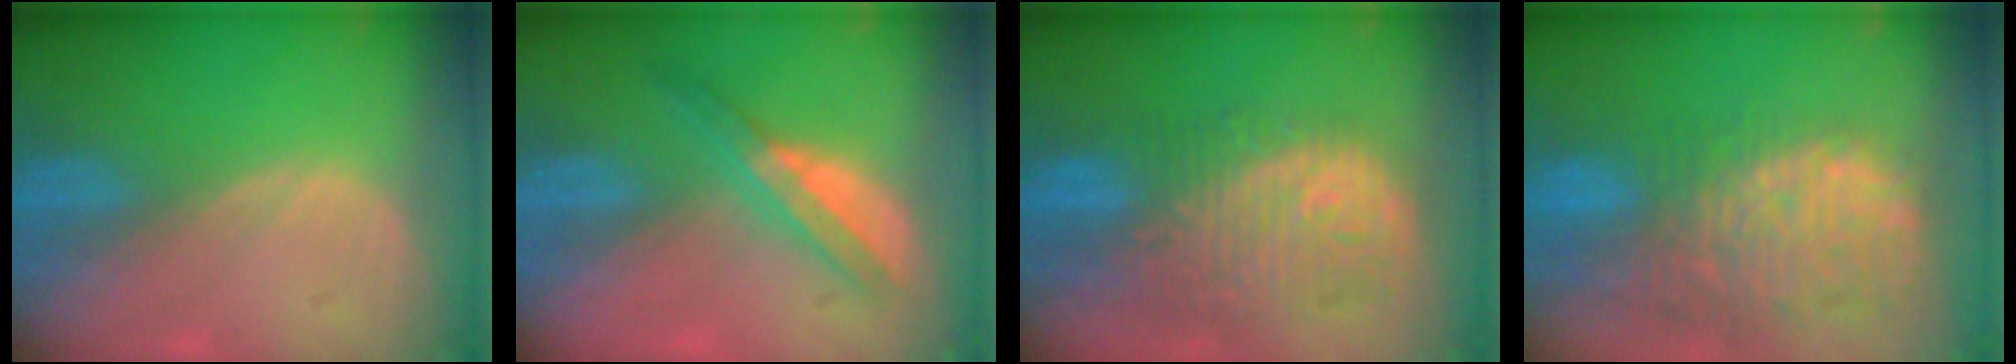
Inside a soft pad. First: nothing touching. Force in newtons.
{"total": 5.7, "press": 5.3, "slide": 2.1}
{"total": 11.9, "press": 10.7, "slide": 5.3}
{"total": 14.2, "press": 11.7, "slide": 8.0}